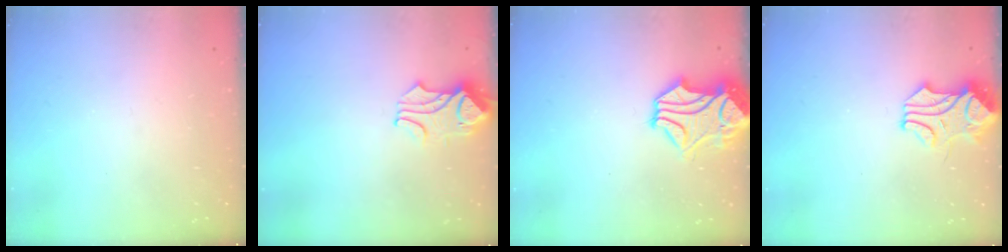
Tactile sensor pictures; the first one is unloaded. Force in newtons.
{"total": 1.5, "press": 1.5, "slide": 0.5}
{"total": 3.2, "press": 2.8, "slide": 1.6}
{"total": 1.4, "press": 1.4, "slide": 0.1}